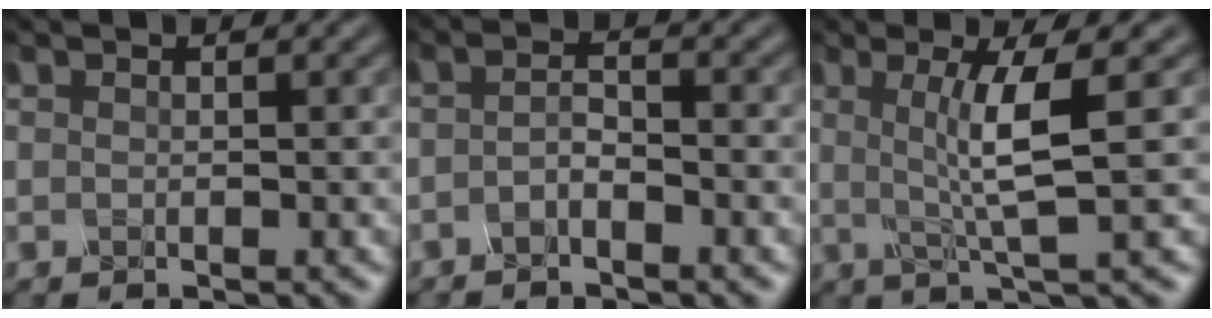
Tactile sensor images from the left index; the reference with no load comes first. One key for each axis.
{"total": 1.8, "fx": -1.3, "fy": 0.4, "fz": 1.1, "tx": -0.021, "ty": 0.003, "tz": -0.029}
{"total": 4.7, "fx": 0.1, "fy": 0.5, "fz": 4.7, "tx": -0.081, "ty": 0.002, "tz": 0.006}